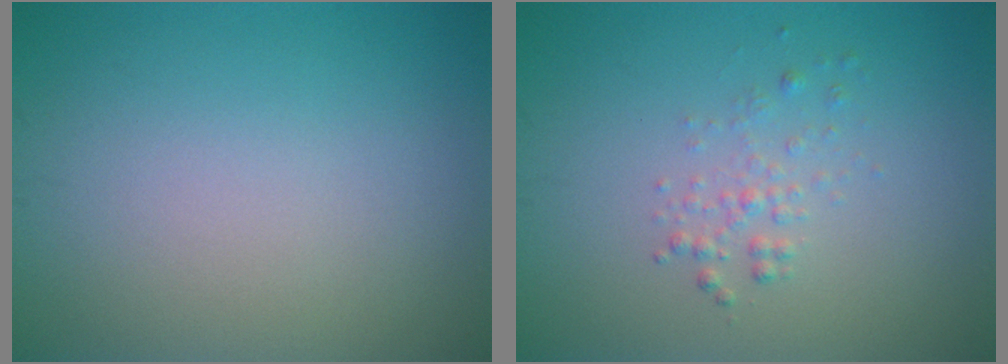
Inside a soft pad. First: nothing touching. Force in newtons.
{"total": 1.4, "press": 1.4, "slide": 0.0}